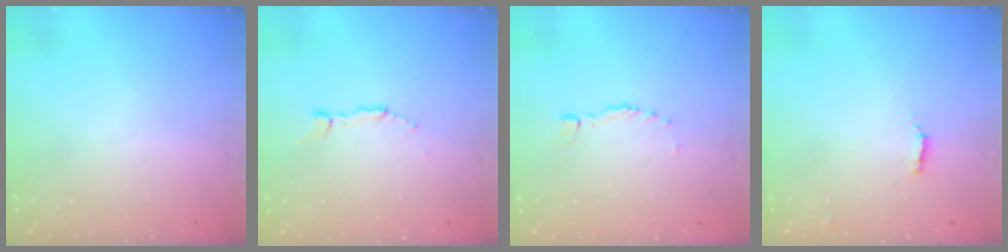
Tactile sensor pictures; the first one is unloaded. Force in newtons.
{"total": 2.2, "press": 2.2, "slide": 0.3}
{"total": 0.0}
{"total": 1.3, "press": 1.3, "slide": 0.4}